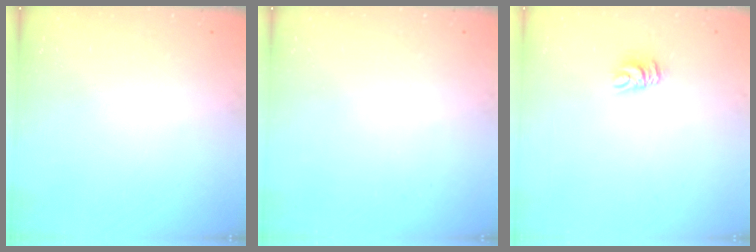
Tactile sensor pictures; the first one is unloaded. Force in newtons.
{"total": 0.0}
{"total": 5.3, "press": 5.3, "slide": 0.3}